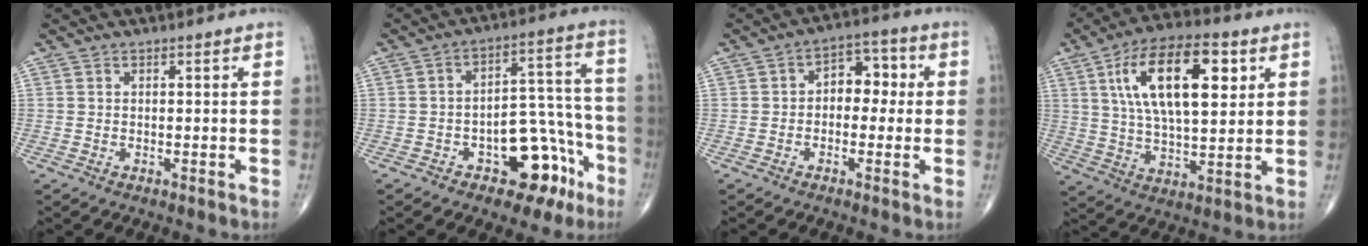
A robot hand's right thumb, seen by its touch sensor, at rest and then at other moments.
{"total": 13.9, "force": [-6.7, 7.7, 9.4], "torque": [-0.070, 0.065, -0.087]}
{"total": 7.1, "force": [0.2, 4.8, 5.1], "torque": [-0.035, 0.027, -0.008]}
{"total": 18.8, "force": [6.2, 8.2, 15.7], "torque": [-0.256, -0.006, 0.106]}